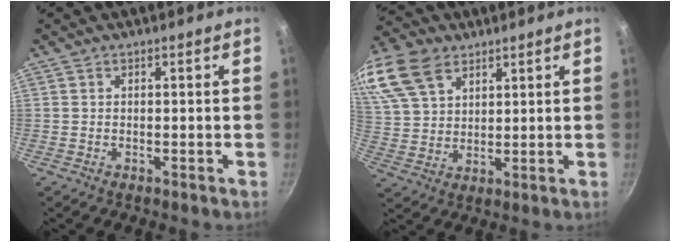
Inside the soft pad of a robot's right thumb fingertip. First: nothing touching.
{"total": 16.1, "force": [9.0, 10.2, 8.5], "torque": [-0.181, 0.004, 0.179]}